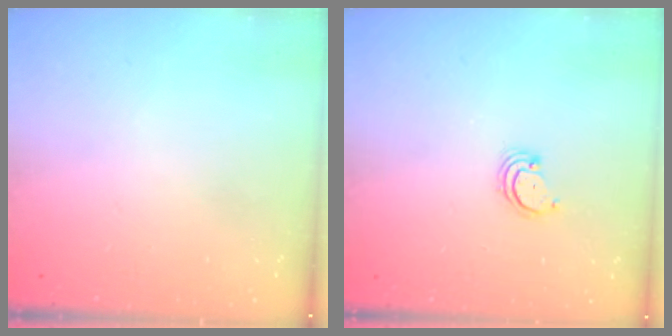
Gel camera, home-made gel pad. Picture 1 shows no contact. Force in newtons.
{"total": 2.5, "press": 2.5, "slide": 0.3}